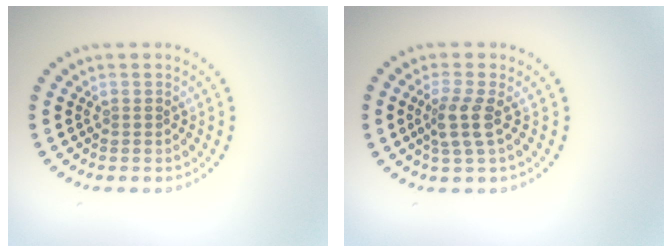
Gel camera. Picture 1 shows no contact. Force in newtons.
{"total": 2.5, "press": 2.0, "slide": 1.5}